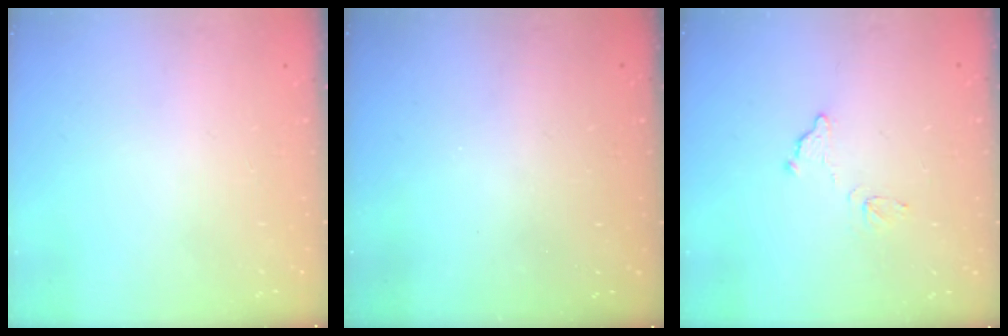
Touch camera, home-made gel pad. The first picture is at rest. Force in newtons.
{"total": 3.2, "press": 3.2, "slide": 0.1}
{"total": 7.9, "press": 7.9, "slide": 0.4}